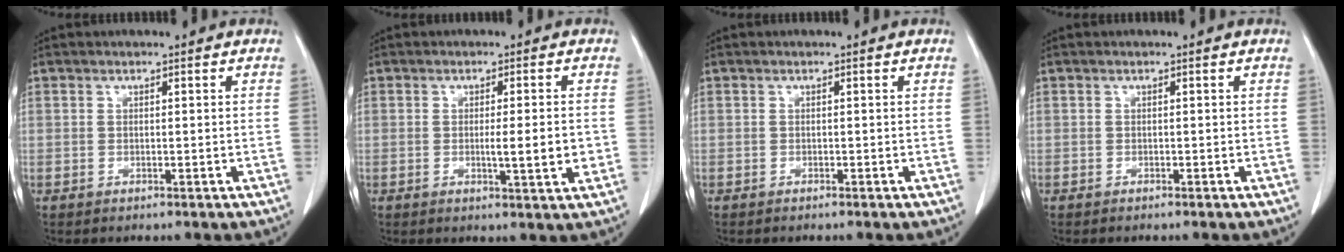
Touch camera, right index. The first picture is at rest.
{"total": 4.8, "force": [-0.7, 0.4, 4.7], "torque": [-0.072, -0.005, -0.008]}
{"total": 0.0}
{"total": 0.0}